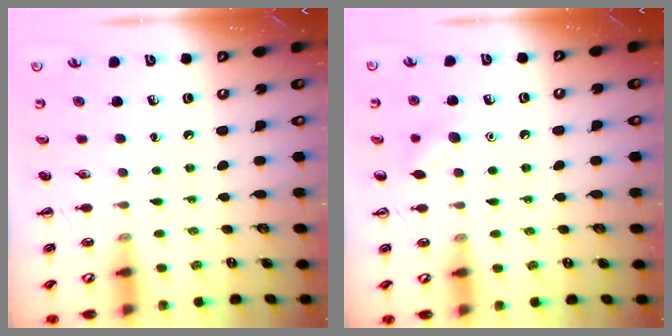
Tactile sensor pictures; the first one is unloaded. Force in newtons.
{"total": 6.1, "press": 5.9, "slide": 1.7}